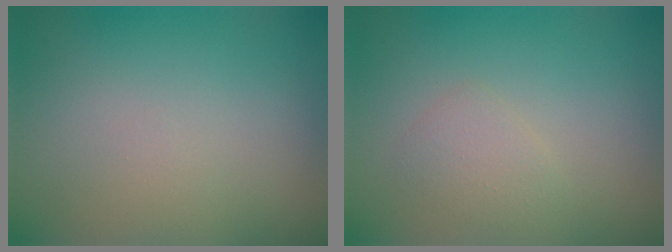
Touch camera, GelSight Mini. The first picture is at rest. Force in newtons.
{"total": 1.6, "press": 1.6, "slide": 0.0}